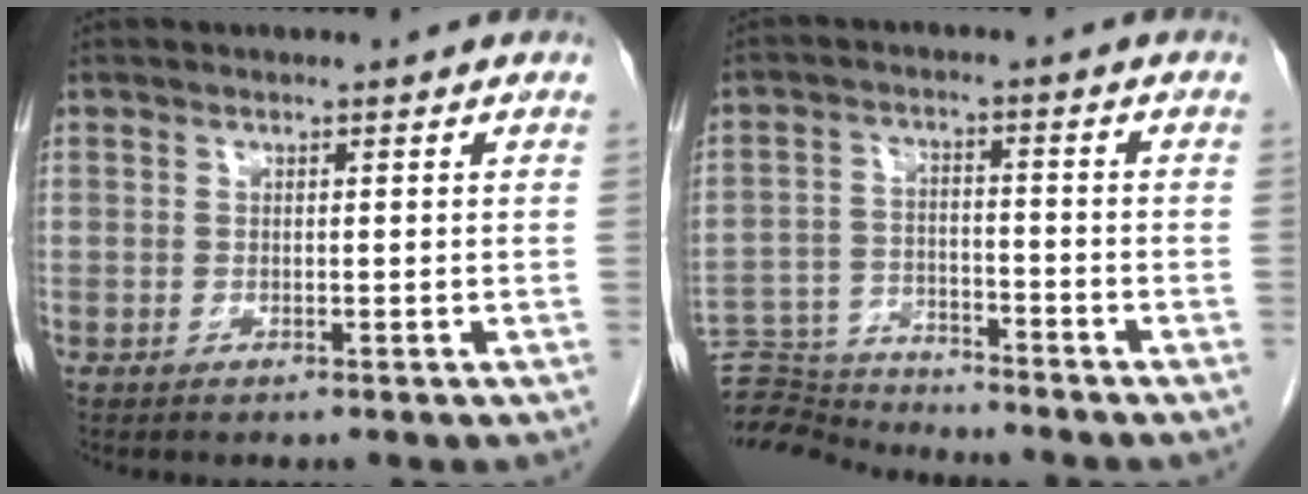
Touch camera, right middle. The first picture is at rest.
{"total": 9.3, "force": [-9.3, 0.5, 0.0], "torque": [-0.005, 0.007, -0.168]}